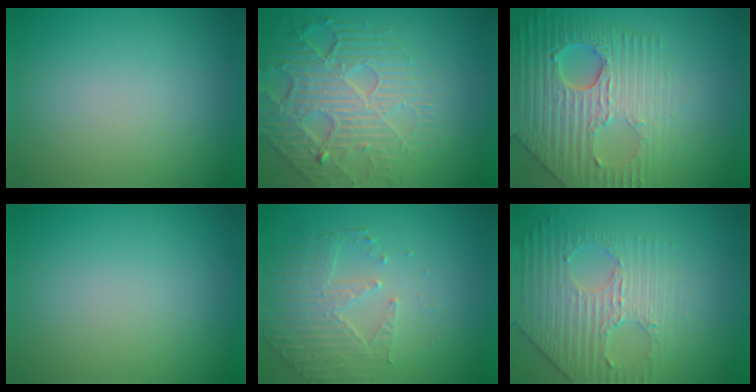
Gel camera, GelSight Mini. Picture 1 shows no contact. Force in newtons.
{"total": 6.5, "press": 5.3, "slide": 3.9}
{"total": 7.9, "press": 6.0, "slide": 5.1}
{"total": 0.0}
{"total": 2.5, "press": 2.2, "slide": 1.2}
{"total": 3.8, "press": 3.6, "slide": 1.3}